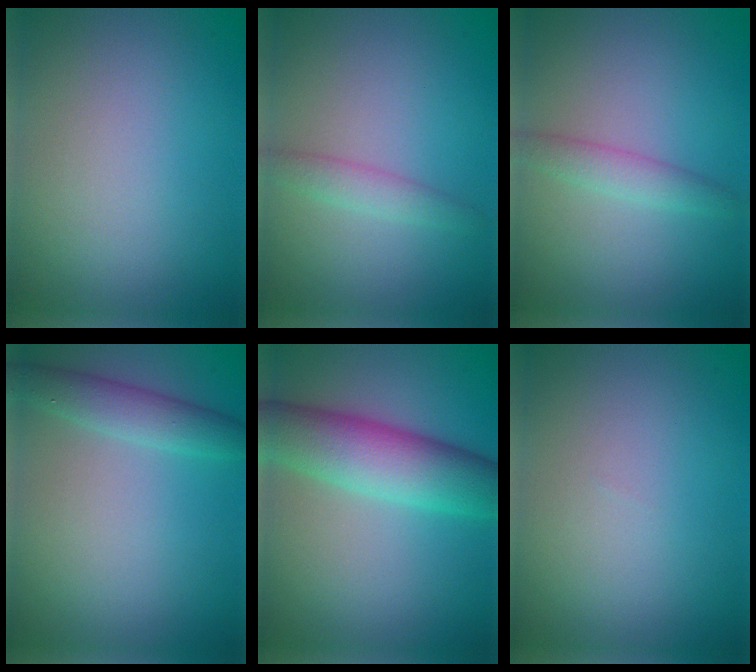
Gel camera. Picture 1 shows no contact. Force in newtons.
{"total": 1.8, "press": 1.8, "slide": 0.1}
{"total": 2.0, "press": 2.0, "slide": 0.0}
{"total": 2.8, "press": 2.8, "slide": 0.1}
{"total": 7.3, "press": 7.3, "slide": 0.1}
{"total": 0.0}